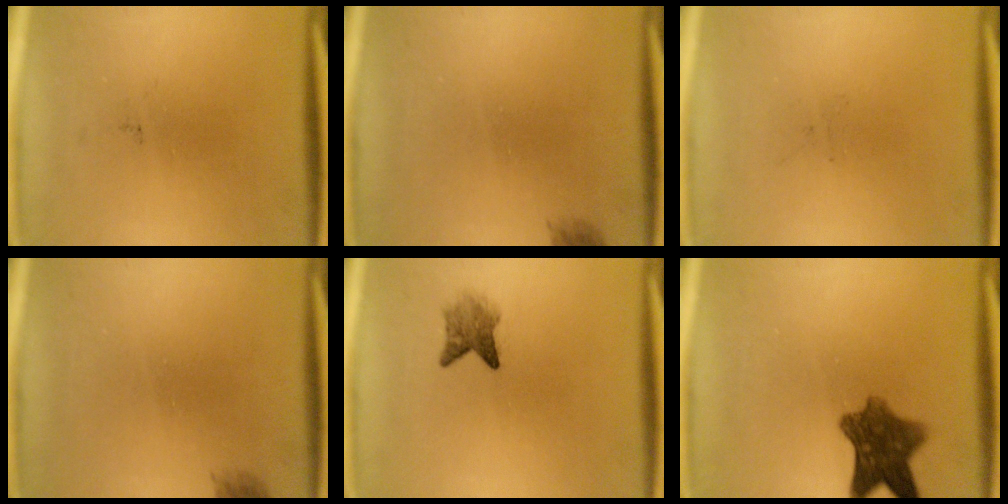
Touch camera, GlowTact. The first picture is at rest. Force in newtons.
{"total": 1.1}
{"total": 0.0}
{"total": 1.1}
{"total": 2.8}
{"total": 8.2}